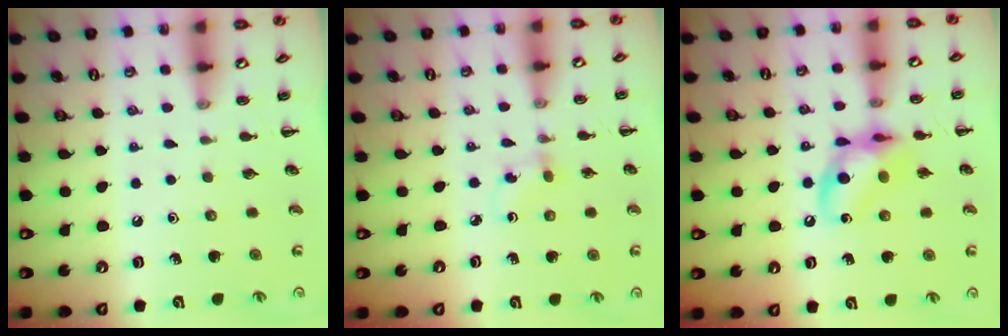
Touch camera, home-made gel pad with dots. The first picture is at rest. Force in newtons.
{"total": 1.6, "press": 1.4, "slide": 0.8}
{"total": 13.0, "press": 12.8, "slide": 2.3}